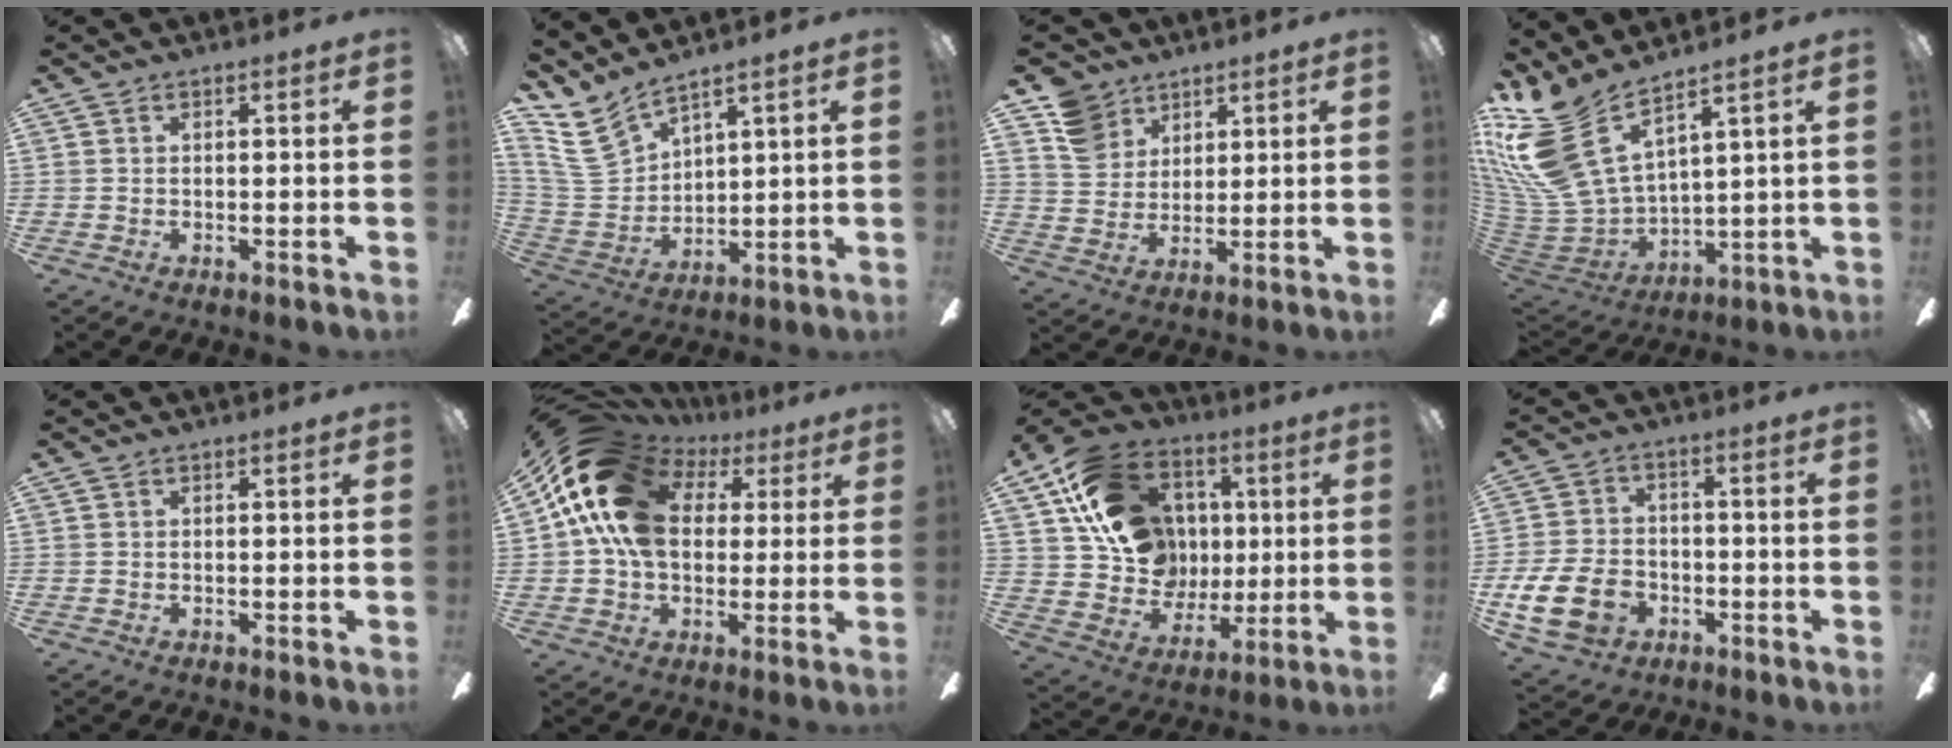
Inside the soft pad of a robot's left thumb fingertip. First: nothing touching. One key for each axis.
{"total": 11.9, "fx": 8.8, "fy": 6.4, "fz": 4.8, "tx": -0.127, "ty": -0.042, "tz": 0.176}
{"total": 10.5, "fx": 6.9, "fy": 7.6, "fz": 2.2, "tx": -0.049, "ty": -0.030, "tz": 0.138}
{"total": 17.4, "fx": 10.4, "fy": 7.7, "fz": 11.6, "tx": -0.278, "ty": -0.080, "tz": 0.190}
{"total": 0.0}
{"total": 21.0, "fx": 5.8, "fy": 15.5, "fz": 12.9, "tx": -0.250, "ty": -0.001, "tz": 0.107}
{"total": 20.1, "fx": 5.7, "fy": 16.2, "fz": 10.4, "tx": -0.192, "ty": -0.005, "tz": 0.124}
{"total": 13.6, "fx": -4.8, "fy": 9.9, "fz": 7.9, "tx": -0.175, "ty": 0.034, "tz": -0.089}